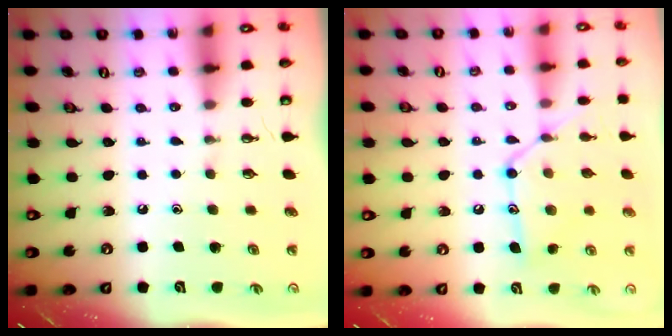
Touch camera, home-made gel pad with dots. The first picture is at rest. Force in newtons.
{"total": 14.2, "press": 14.2, "slide": 1.1}